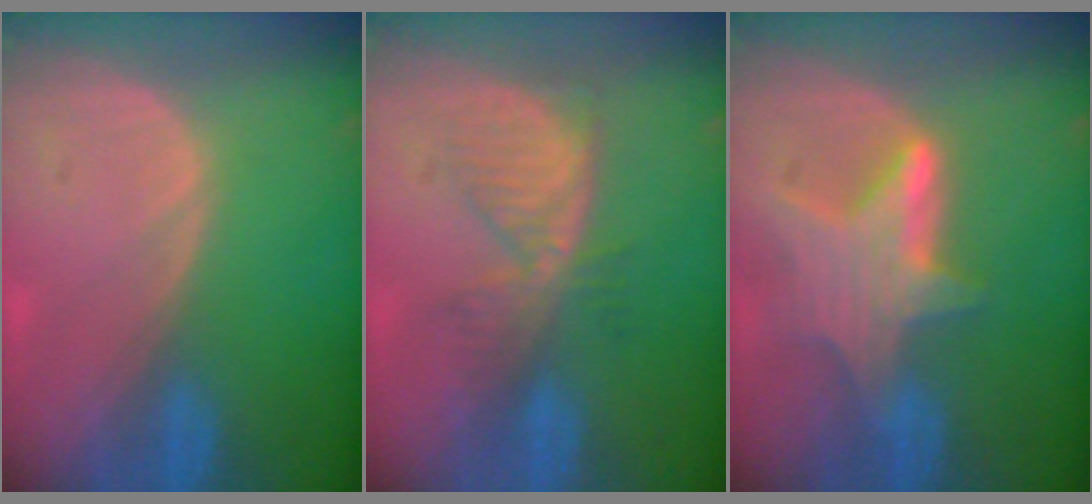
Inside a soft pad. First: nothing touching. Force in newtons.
{"total": 6.0, "press": 5.9, "slide": 0.6}
{"total": 6.8, "press": 6.6, "slide": 1.7}